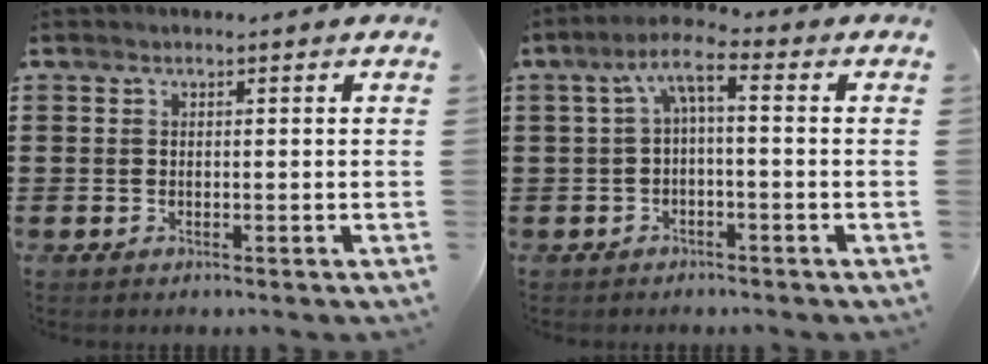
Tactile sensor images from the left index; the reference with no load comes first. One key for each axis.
{"total": 4.5, "fx": -0.4, "fy": 1.2, "fz": 4.3, "tx": -0.094, "ty": 0.010, "tz": -0.016}